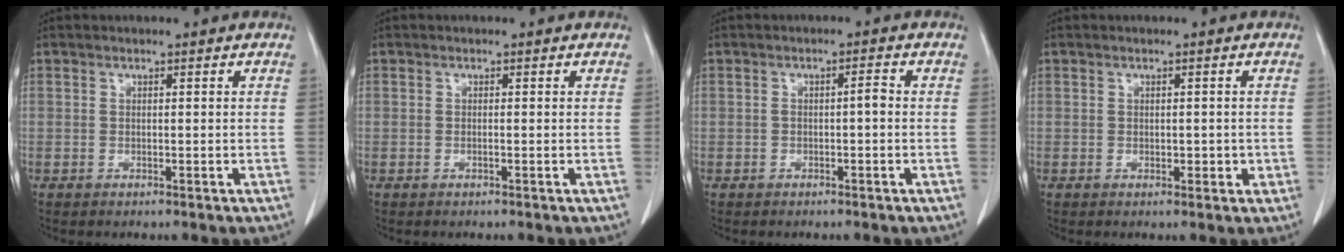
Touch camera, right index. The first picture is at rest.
{"total": 0.0}
{"total": 1.5, "force": [-0.3, 0.2, 1.5], "torque": [-0.022, 0.004, -0.006]}
{"total": 1.8, "force": [-0.3, 1.0, 1.4], "torque": [-0.016, 0.002, 0.000]}